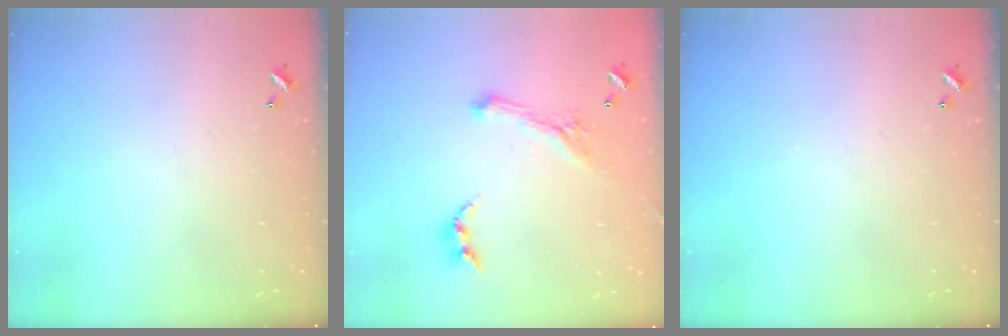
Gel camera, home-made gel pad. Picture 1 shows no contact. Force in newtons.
{"total": 0.8, "press": 0.8, "slide": 0.2}
{"total": 0.0}